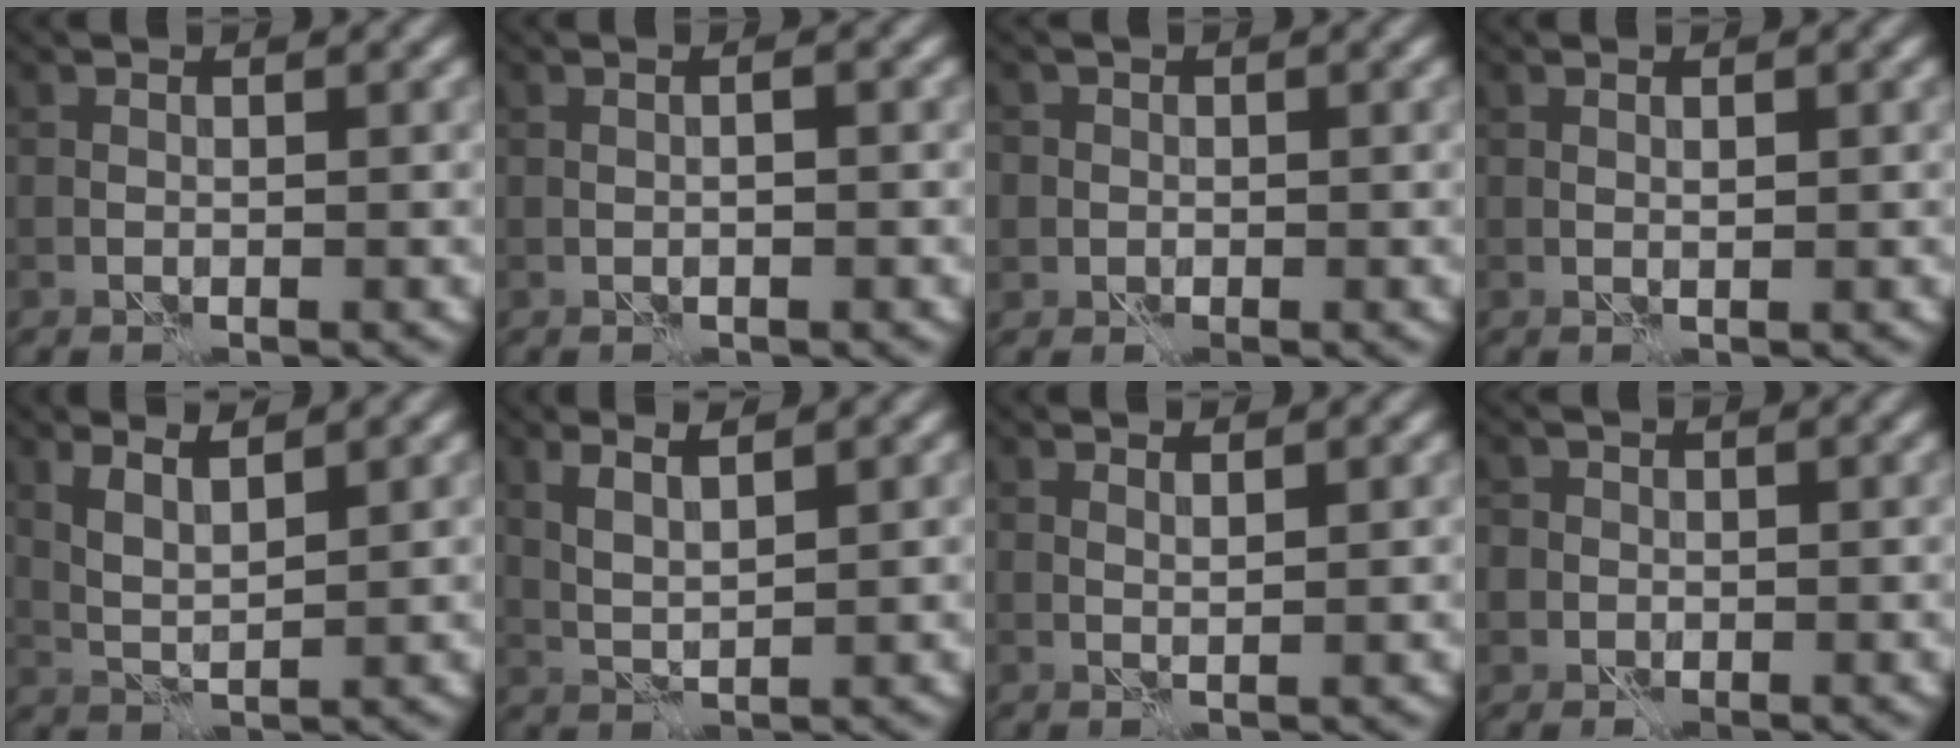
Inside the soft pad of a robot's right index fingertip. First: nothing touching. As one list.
[{"total": 1.1, "force": [-0.2, 0.2, 1.0], "torque": [-0.015, -0.002, -0.001]}, {"total": 1.4, "force": [0.2, 1.4, 0.2], "torque": [0.007, 0.003, -0.002]}, {"total": 0.8, "force": [0.2, 0.2, 0.7], "torque": [-0.014, 0.001, 0.004]}, {"total": 2.8, "force": [1.7, 0.7, 2.2], "torque": [-0.050, -0.005, 0.035]}, {"total": 2.5, "force": [1.5, 0.5, 2.0], "torque": [-0.044, -0.003, 0.031]}, {"total": 0.9, "force": [0.6, 0.0, 0.6], "torque": [-0.015, 0.000, 0.009]}, {"total": 1.8, "force": [0.0, 1.8, 0.3], "torque": [0.006, 0.008, -0.011]}]